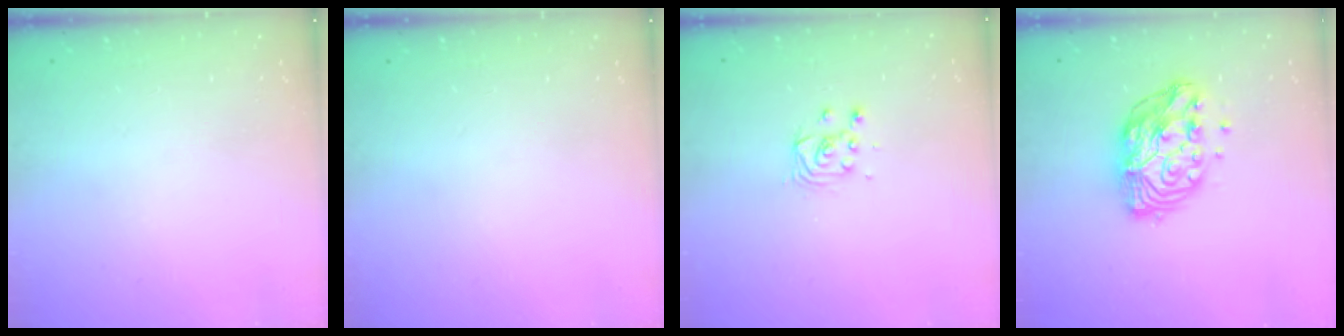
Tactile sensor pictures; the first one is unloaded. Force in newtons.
{"total": 0.0}
{"total": 3.3, "press": 3.3, "slide": 0.3}
{"total": 12.6, "press": 12.6, "slide": 1.1}